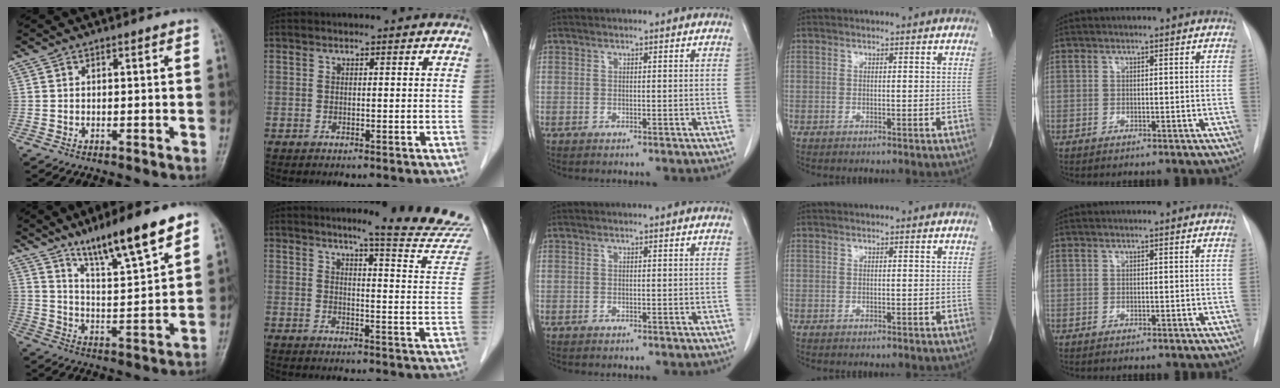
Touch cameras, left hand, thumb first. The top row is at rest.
{"thumb": {"total": 15.1, "force": [10.4, 2.2, 10.8], "torque": [-0.170, -0.055, 0.180]}, "index": {"total": 16.4, "force": [15.4, -0.4, 5.6], "torque": [-0.063, -0.096, 0.167]}}